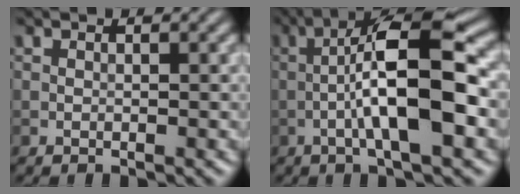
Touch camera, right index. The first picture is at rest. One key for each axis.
{"total": 9.5, "fx": -1.5, "fy": 2.1, "fz": 9.2, "tx": -0.150, "ty": 0.020, "tz": -0.031}